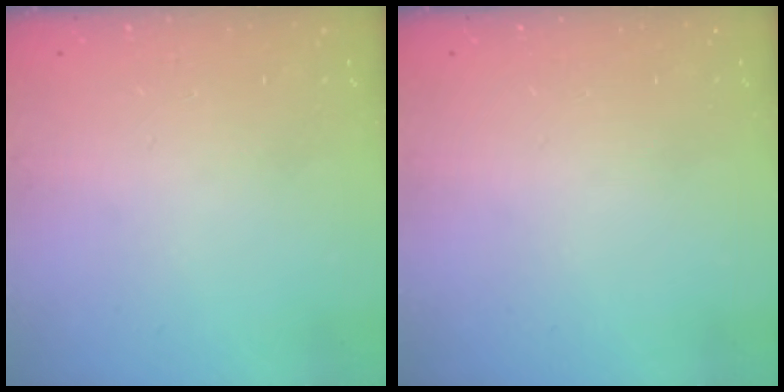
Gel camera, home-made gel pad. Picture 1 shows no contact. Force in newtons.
{"total": 0.0}